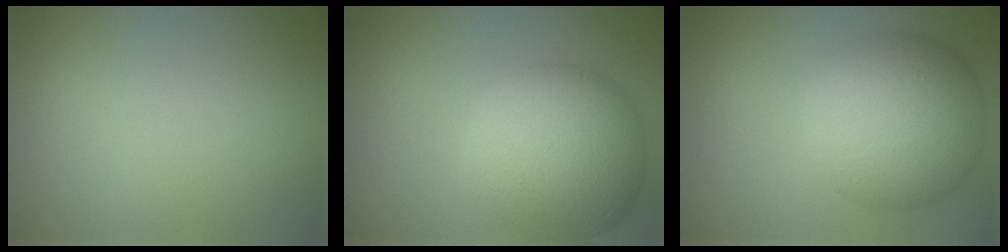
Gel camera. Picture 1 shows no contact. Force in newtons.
{"total": 11.2, "press": 11.1, "slide": 0.4}
{"total": 10.9, "press": 10.9, "slide": 0.2}